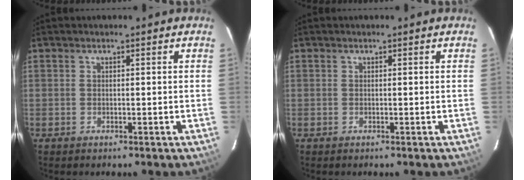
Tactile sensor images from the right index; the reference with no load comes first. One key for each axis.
{"total": 0.0}